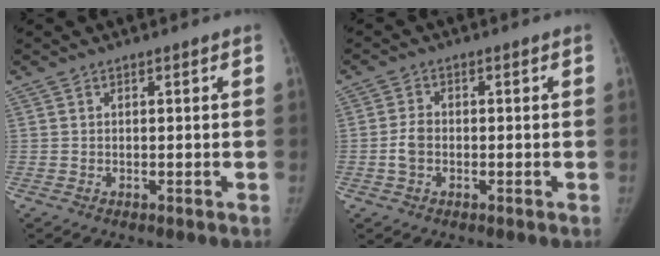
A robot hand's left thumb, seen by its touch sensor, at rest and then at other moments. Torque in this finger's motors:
{"motor_torque": [-0.56, 0.38, 0.07, 0.29, 0.01]}